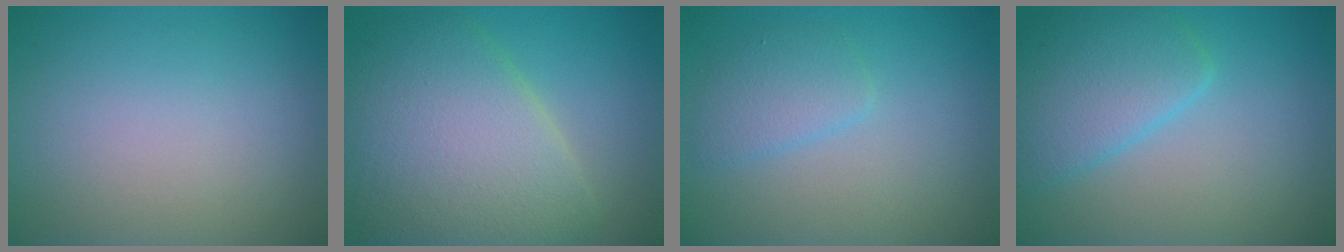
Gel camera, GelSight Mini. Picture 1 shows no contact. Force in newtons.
{"total": 9.6, "press": 9.6, "slide": 0.5}
{"total": 2.2, "press": 2.2, "slide": 0.1}
{"total": 4.7, "press": 4.7, "slide": 0.3}